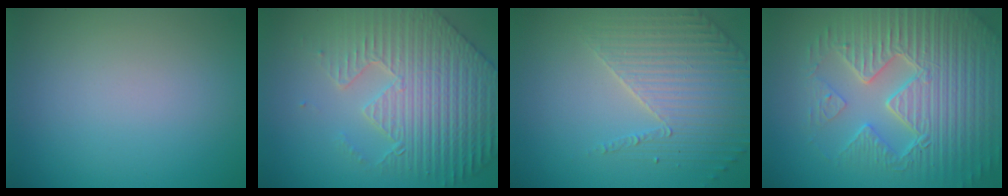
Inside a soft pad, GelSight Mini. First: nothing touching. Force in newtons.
{"total": 7.5, "press": 6.1, "slide": 4.4}
{"total": 3.6, "press": 3.6, "slide": 0.7}
{"total": 9.0, "press": 6.4, "slide": 6.3}